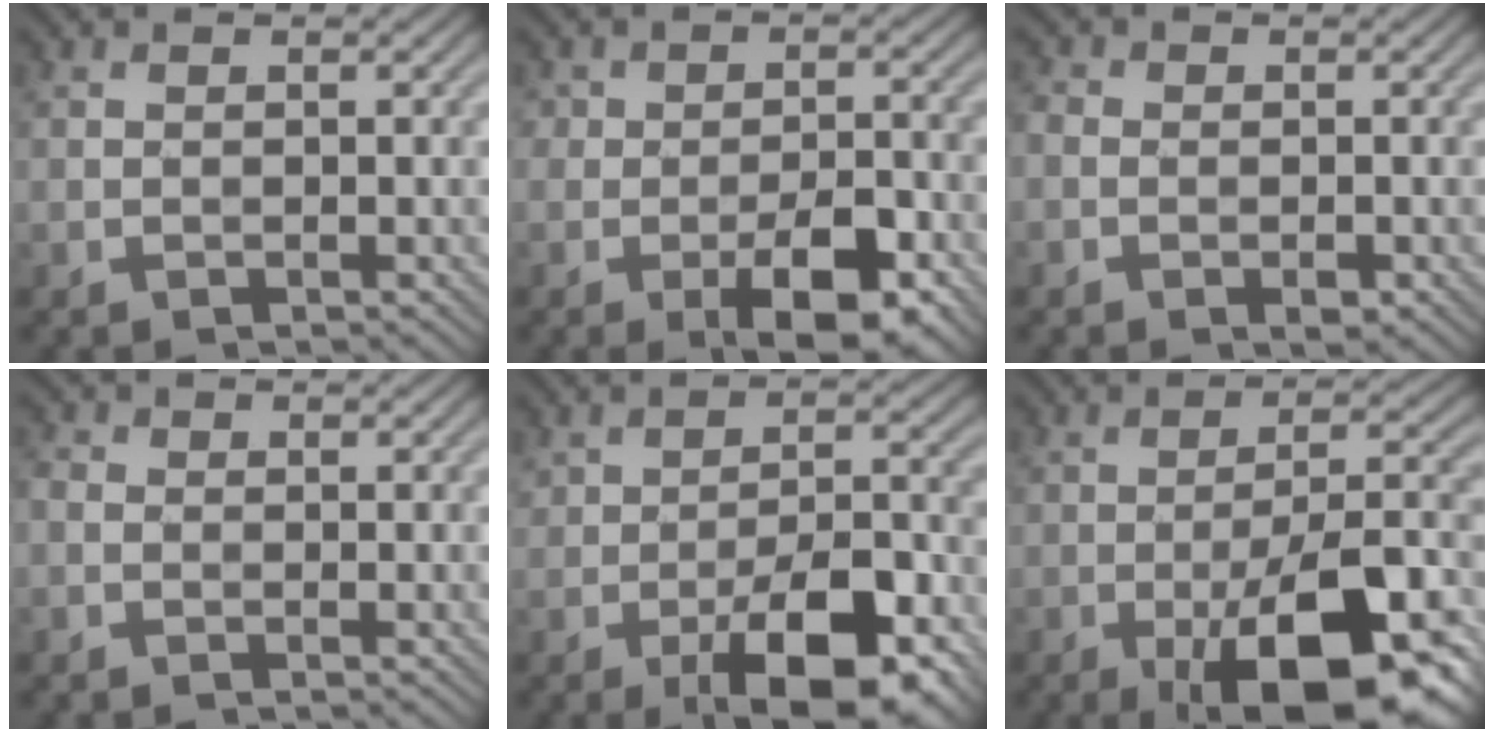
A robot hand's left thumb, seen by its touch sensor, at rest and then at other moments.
{"total": 7.7, "force": [-3.3, 4.1, 5.6], "torque": [-0.075, 0.001, -0.054]}
{"total": 2.9, "force": [-1.1, 2.2, 1.6], "torque": [-0.030, -0.004, -0.023]}
{"total": 1.5, "force": [-0.6, 1.2, 0.7], "torque": [-0.017, 0.000, -0.016]}
{"total": 10.2, "force": [-4.7, 4.1, 8.1], "torque": [-0.121, 0.002, -0.074]}
{"total": 15.6, "force": [-7.6, 5.2, 12.6], "torque": [-0.179, 0.003, -0.128]}